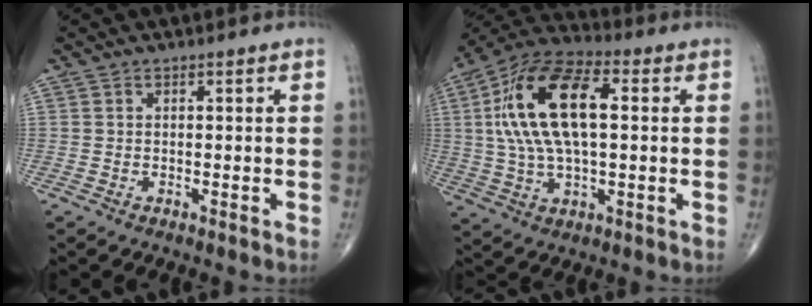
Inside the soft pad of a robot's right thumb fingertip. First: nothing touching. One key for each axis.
{"total": 19.5, "fx": 3.1, "fy": 9.2, "fz": 16.9, "tx": -0.323, "ty": 0.025, "tz": 0.051}